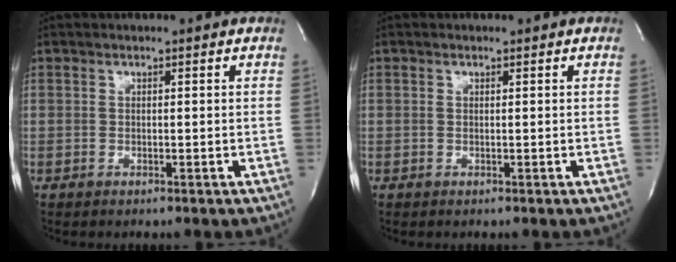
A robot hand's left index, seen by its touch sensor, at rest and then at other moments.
{"total": 0.0}